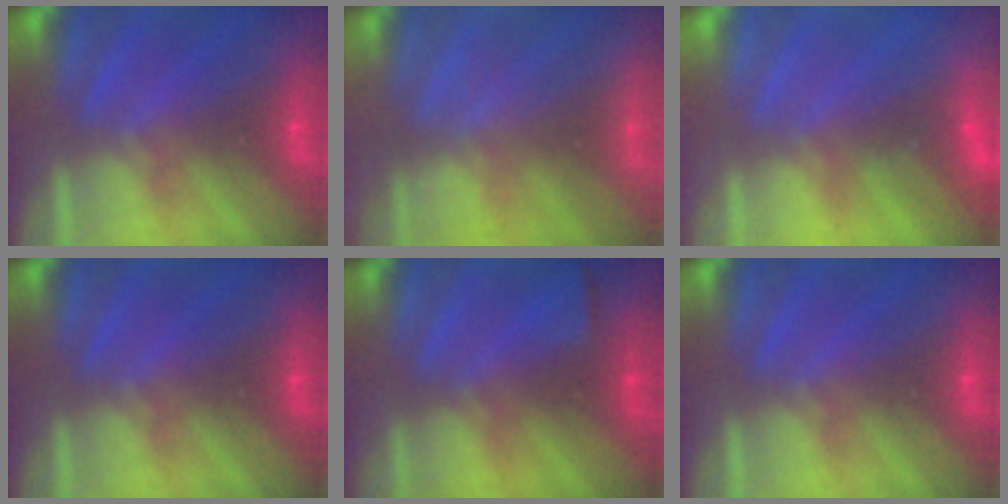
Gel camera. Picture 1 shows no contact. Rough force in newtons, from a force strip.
{"total": 2.2}
{"total": 2.4}
{"total": 0.0}
{"total": 1.8}
{"total": 0.0}